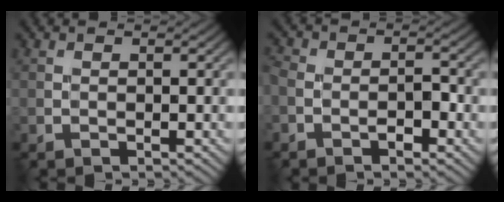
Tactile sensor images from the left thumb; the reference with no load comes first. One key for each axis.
{"total": 4.3, "fx": -2.0, "fy": 2.3, "fz": 2.9, "tx": -0.038, "ty": 0.006, "tz": -0.040}